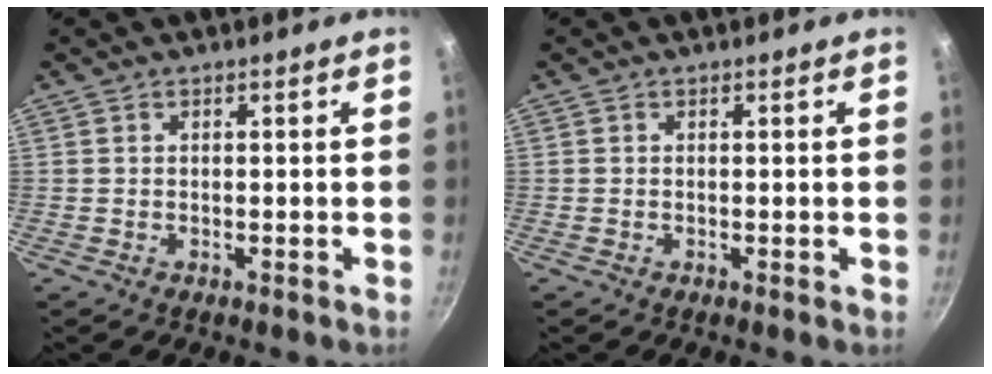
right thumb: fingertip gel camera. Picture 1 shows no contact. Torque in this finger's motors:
{"motor_torque": [0.21, 0.02, 0.23, -0.08, 0.10]}